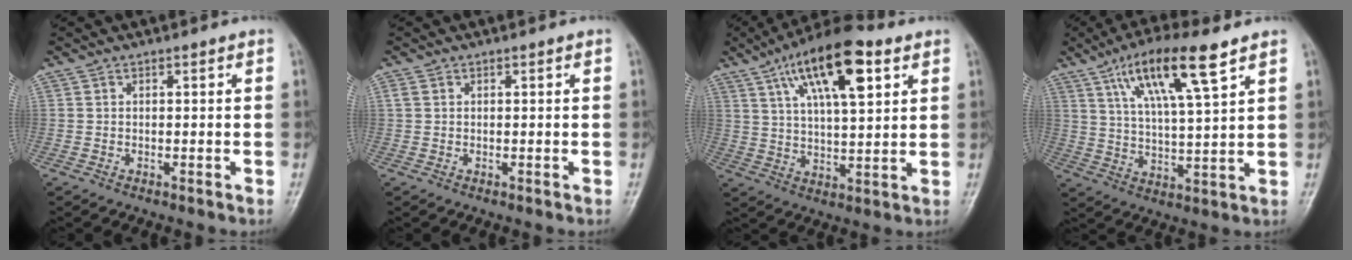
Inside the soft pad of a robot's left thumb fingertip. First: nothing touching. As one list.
[{"total": 0.9, "force": [0.3, 0.7, 0.5], "torque": [-0.011, 0.006, 0.005]}, {"total": 16.7, "force": [7.9, 6.0, 13.5], "torque": [-0.204, -0.014, 0.130]}, {"total": 14.0, "force": [7.6, 2.7, 11.4], "torque": [-0.201, -0.019, 0.139]}]